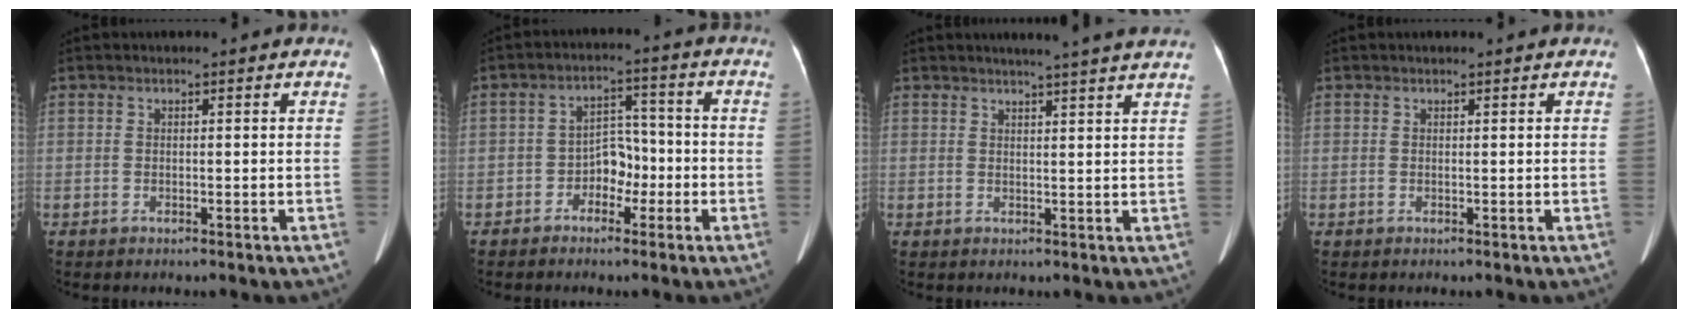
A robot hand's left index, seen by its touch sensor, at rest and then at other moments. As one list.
[{"total": 5.0, "force": [-2.2, 3.2, 3.2], "torque": [-0.053, 0.021, -0.039]}, {"total": 8.1, "force": [7.1, -0.8, 3.9], "torque": [-0.048, 0.009, 0.069]}, {"total": 0.6, "force": [0.5, 0.0, 0.3], "torque": [-0.006, 0.007, 0.006]}]